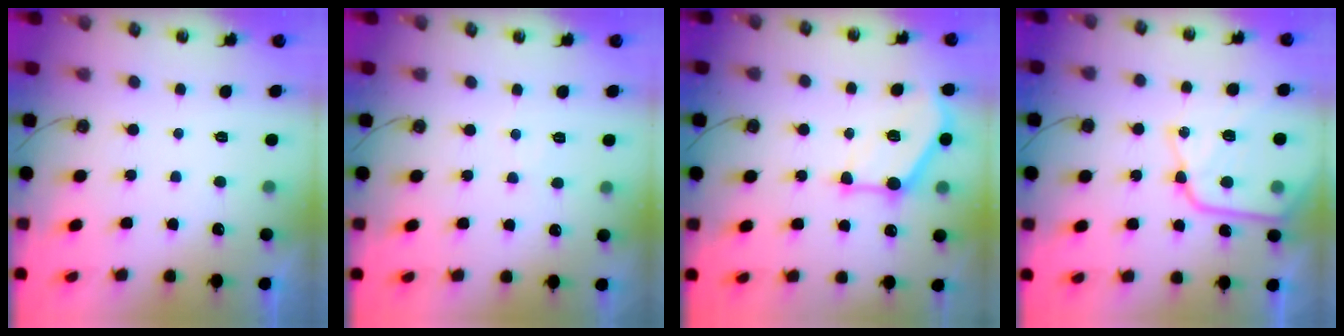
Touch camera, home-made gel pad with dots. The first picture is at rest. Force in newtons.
{"total": 4.1, "press": 4.0, "slide": 0.7}
{"total": 13.7, "press": 13.7, "slide": 0.3}
{"total": 18.2, "press": 18.2, "slide": 1.7}